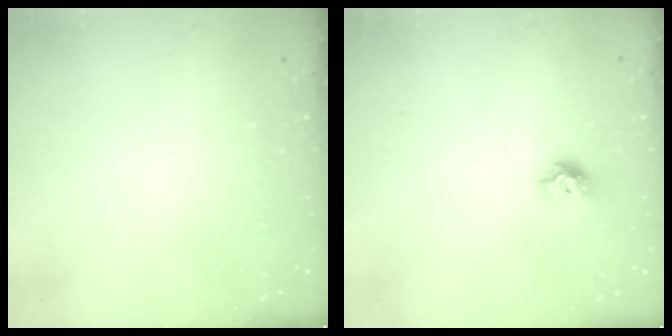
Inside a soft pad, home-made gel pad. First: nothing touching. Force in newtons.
{"total": 8.2, "press": 8.1, "slide": 1.0}